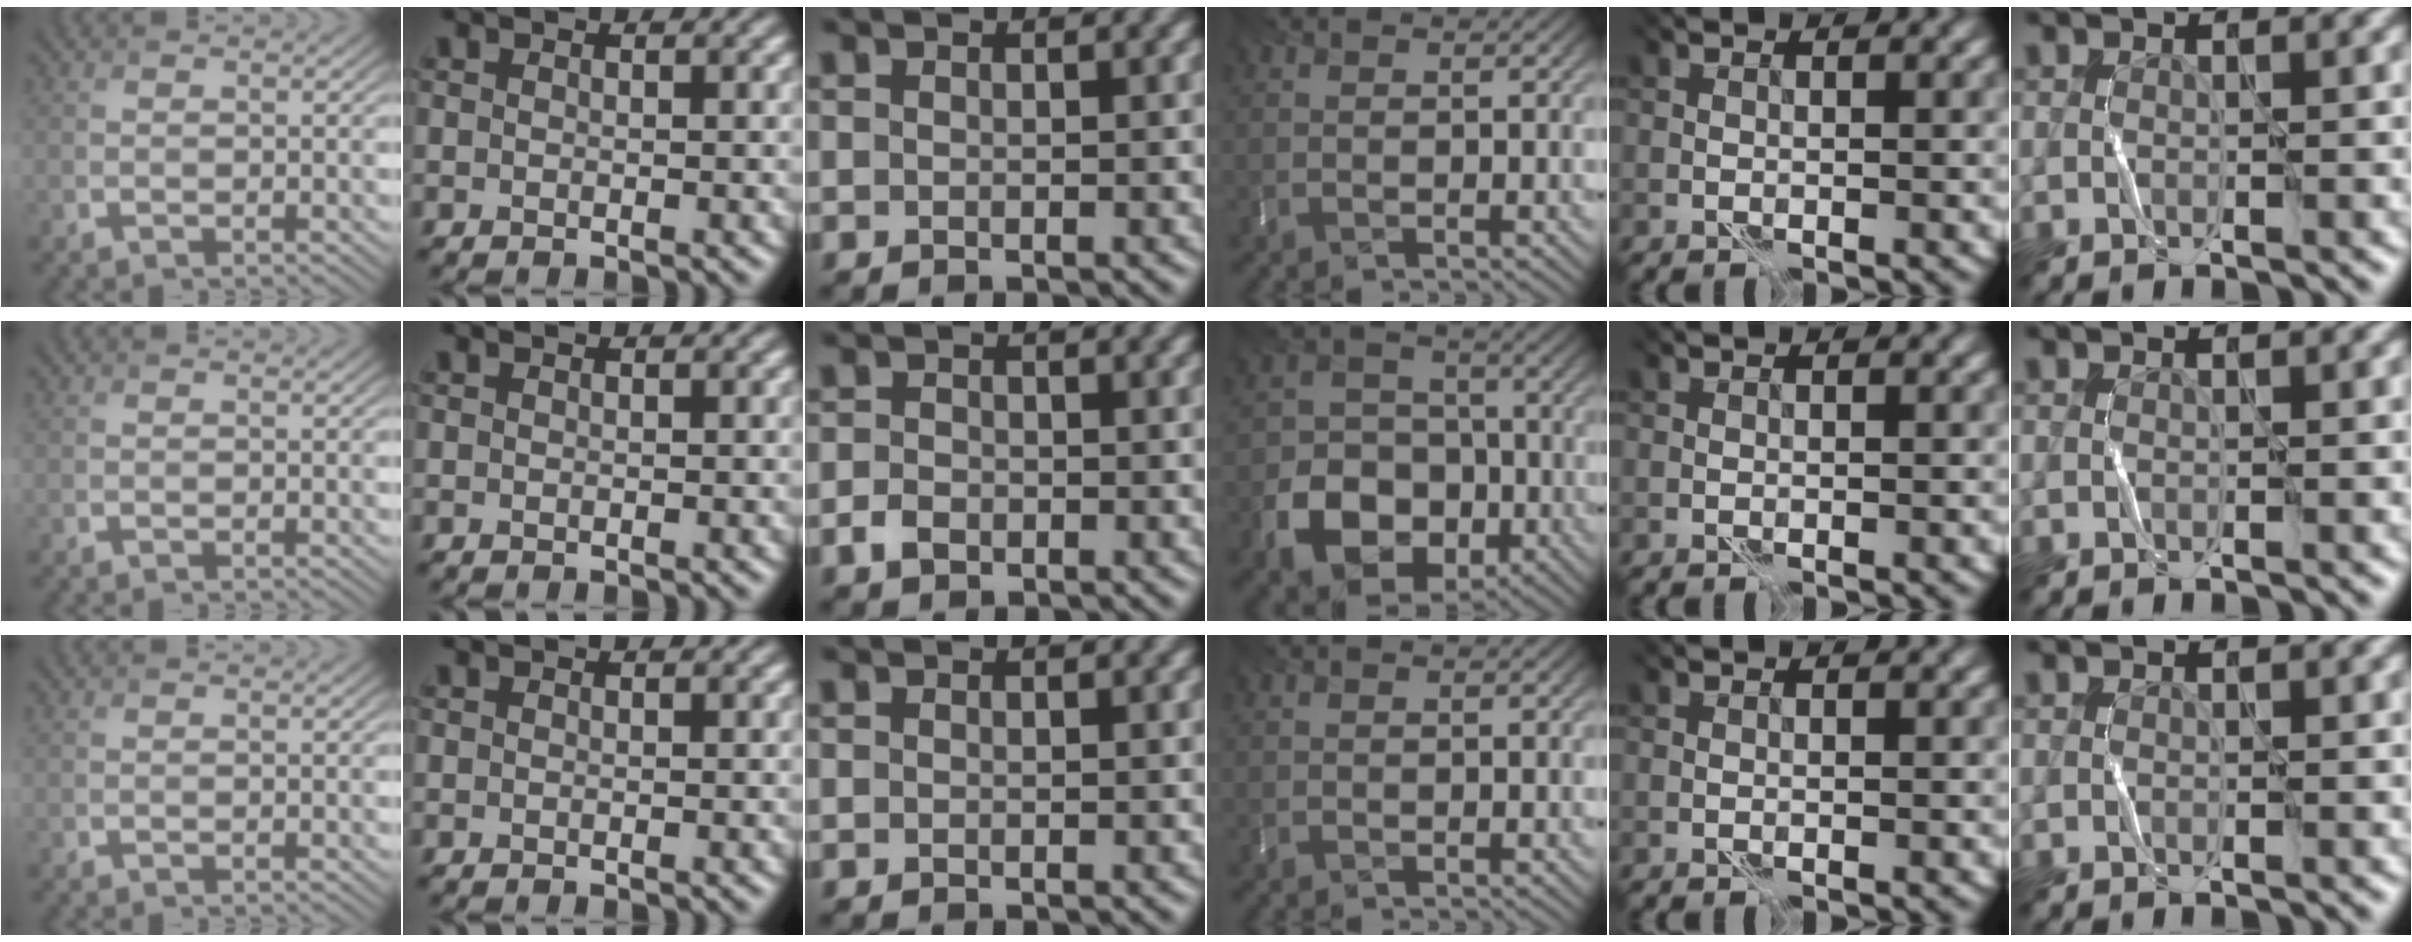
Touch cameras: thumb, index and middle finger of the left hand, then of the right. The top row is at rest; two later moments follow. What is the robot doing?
{"motion": "fold", "object": "bubble wrap"}